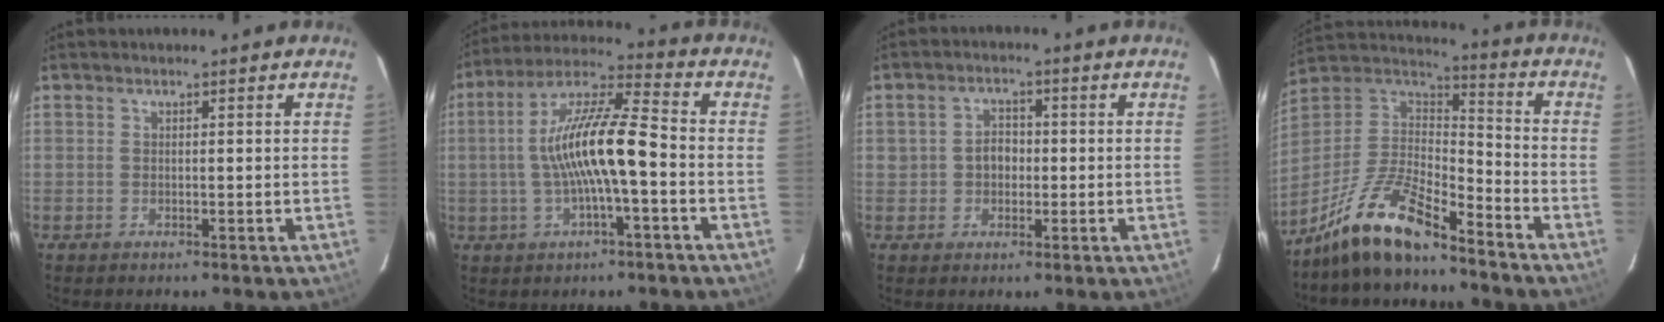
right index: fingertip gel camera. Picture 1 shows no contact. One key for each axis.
{"total": 13.5, "fx": -2.0, "fy": 2.3, "fz": 13.2, "tx": -0.251, "ty": 0.016, "tz": -0.038}
{"total": 3.9, "fx": -0.4, "fy": 3.3, "fz": 1.9, "tx": -0.035, "ty": 0.010, "tz": -0.003}
{"total": 15.2, "fx": -11.7, "fy": 3.9, "fz": 8.9, "tx": -0.199, "ty": -0.001, "tz": -0.223}